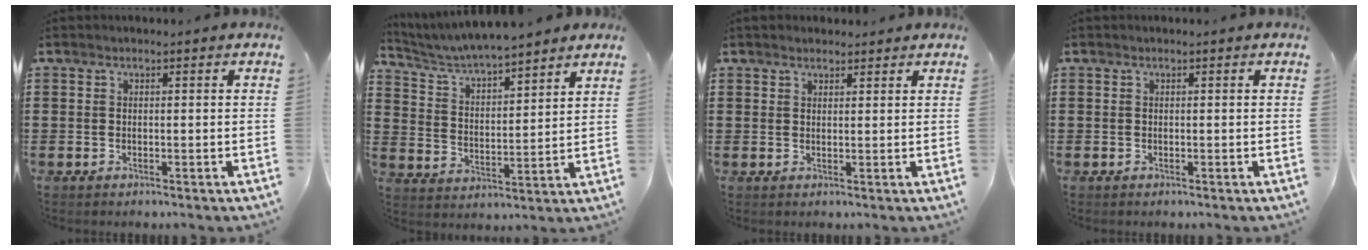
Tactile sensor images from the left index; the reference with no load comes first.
{"total": 4.9, "force": [4.8, 0.1, 1.2], "torque": [-0.047, -0.030, 0.079]}
{"total": 1.7, "force": [1.6, 0.6, 0.1], "torque": [-0.005, 0.003, 0.032]}
{"total": 0.0}